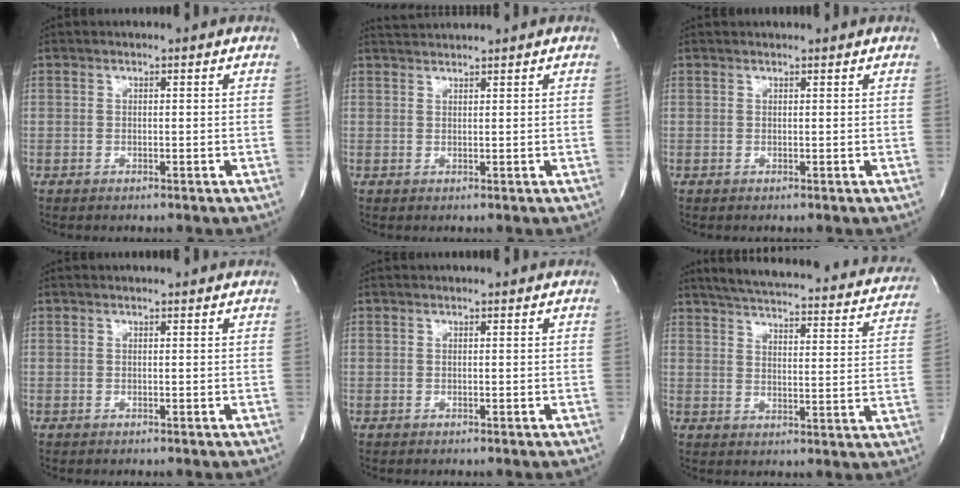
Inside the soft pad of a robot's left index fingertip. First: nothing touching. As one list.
[{"total": 2.2, "force": [2.1, -0.8, -0.1], "torque": [-0.001, 0.008, 0.048]}, {"total": 1.8, "force": [1.8, 0.0, 0.3], "torque": [-0.004, 0.019, 0.027]}, {"total": 1.0, "force": [1.0, 0.0, 0.2], "torque": [-0.008, 0.006, 0.012]}, {"total": 0.0}, {"total": 28.1, "force": [25.6, 4.9, 10.6], "torque": [-0.164, -0.047, 0.302]}]